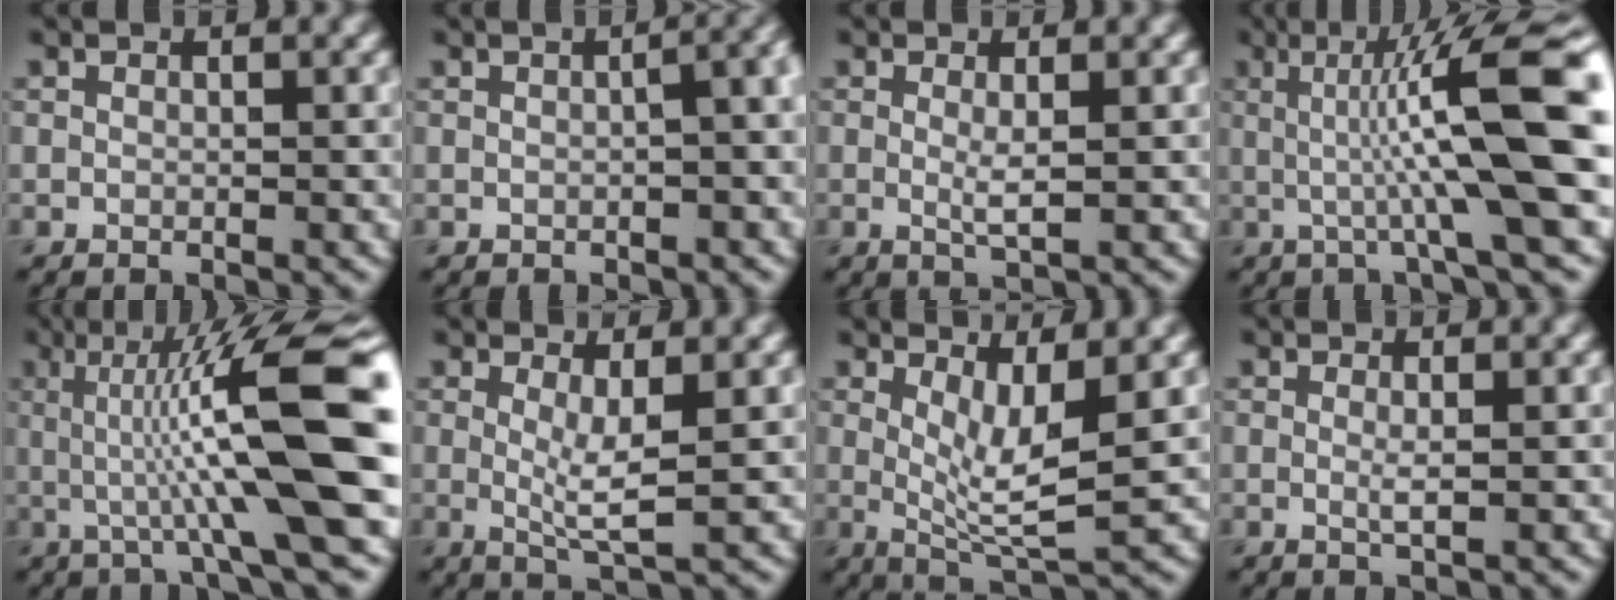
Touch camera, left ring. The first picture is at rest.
{"total": 6.1, "force": [0.7, 3.2, 5.1], "torque": [-0.025, 0.030, -0.007]}
{"total": 1.4, "force": [0.0, 0.1, 1.4], "torque": [-0.032, -0.007, 0.001]}
{"total": 11.0, "force": [0.7, 1.8, 10.9], "torque": [-0.142, 0.009, 0.009]}
{"total": 12.2, "force": [0.3, 2.0, 12.0], "torque": [-0.173, 0.015, 0.008]}
{"total": 3.0, "force": [0.2, 0.5, 2.9], "torque": [-0.060, -0.016, 0.008]}
{"total": 4.5, "force": [0.8, 1.1, 4.2], "torque": [-0.079, -0.016, 0.021]}
{"total": 1.0, "force": [-0.1, 0.1, 1.0], "torque": [-0.023, -0.004, -0.002]}